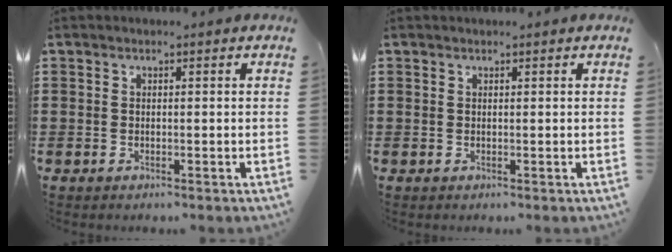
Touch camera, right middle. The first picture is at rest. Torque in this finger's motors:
{"motor_torque": [0.00, 0.00, 0.00, 0.00]}